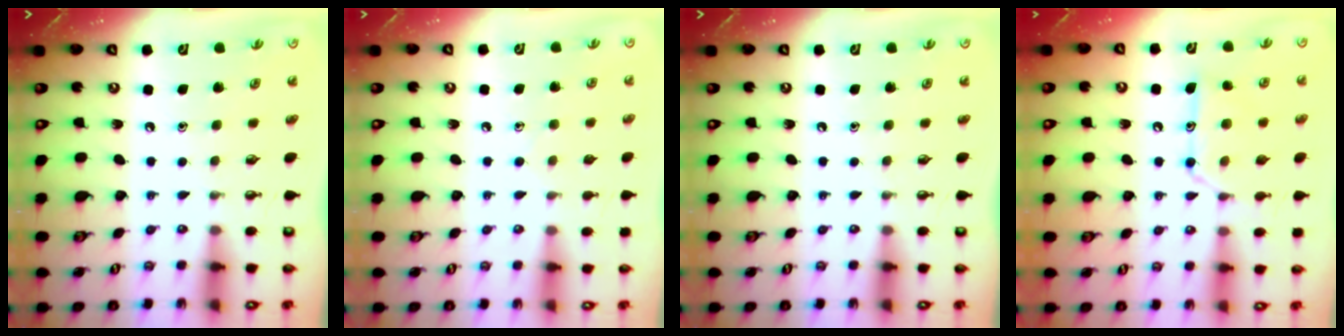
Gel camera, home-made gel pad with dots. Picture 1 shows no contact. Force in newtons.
{"total": 5.2, "press": 5.2, "slide": 0.6}
{"total": 0.0}
{"total": 13.7, "press": 13.7, "slide": 1.1}